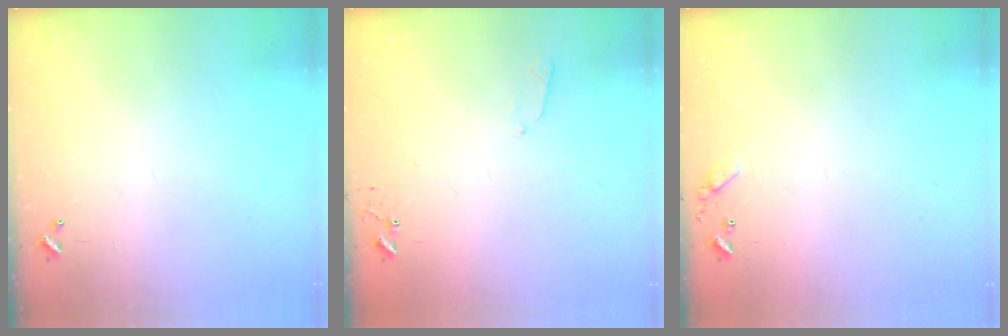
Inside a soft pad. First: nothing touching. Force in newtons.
{"total": 4.1, "press": 4.0, "slide": 0.6}
{"total": 7.7, "press": 7.6, "slide": 0.5}